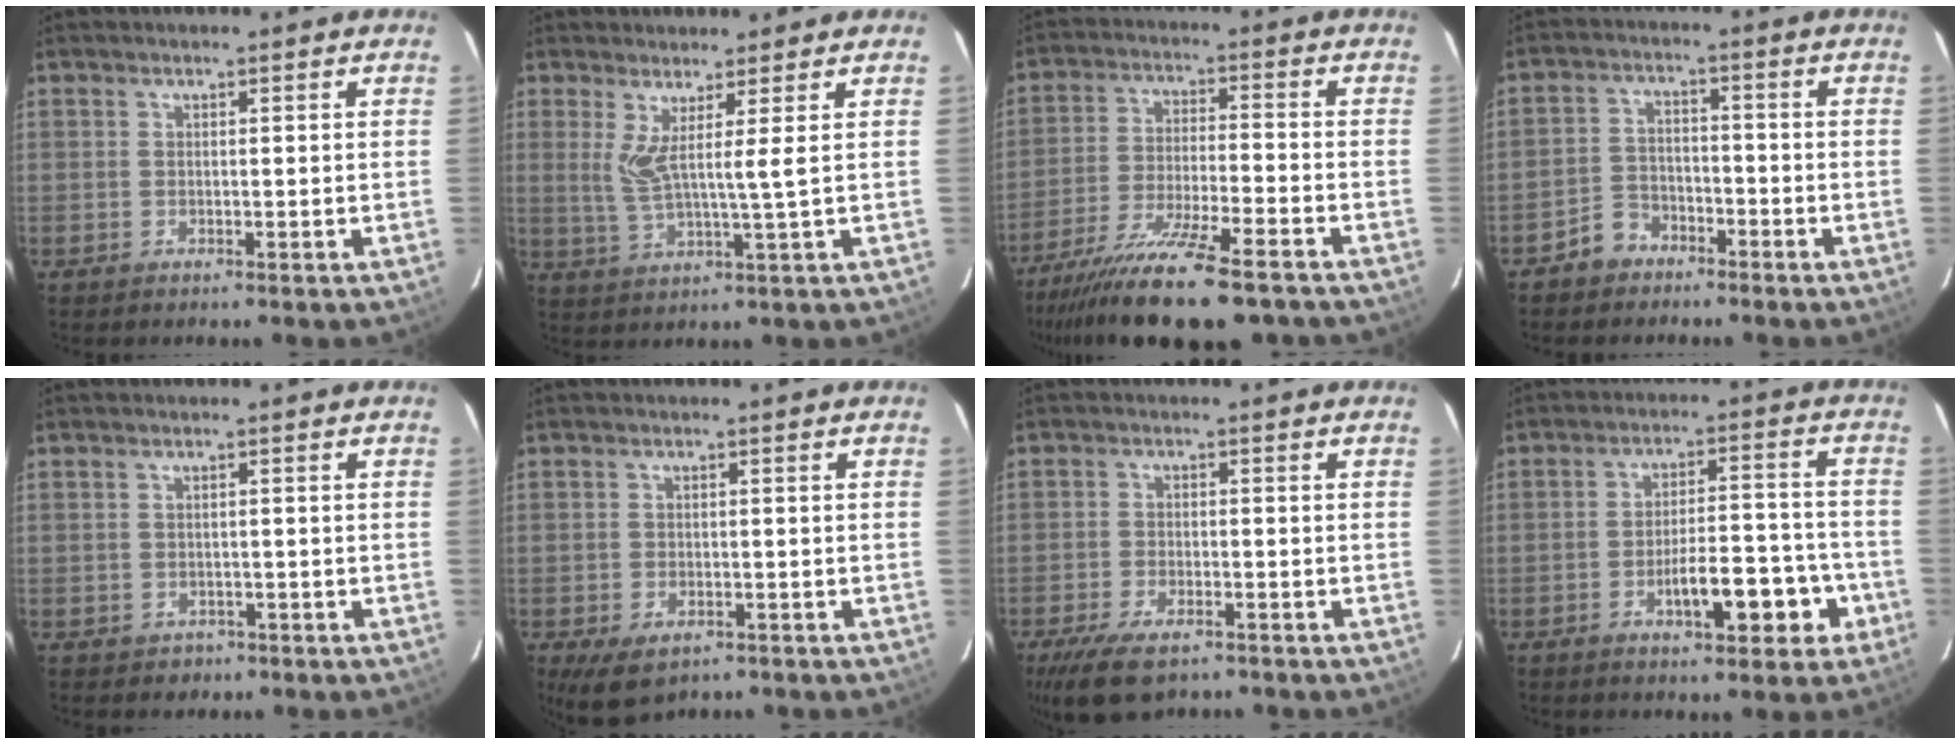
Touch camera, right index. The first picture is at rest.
{"total": 4.7, "force": [1.6, -1.1, 4.3], "torque": [-0.086, -0.013, 0.037]}
{"total": 17.6, "force": [-13.9, 1.5, 10.7], "torque": [-0.174, -0.037, -0.228]}
{"total": 4.5, "force": [-3.2, 3.0, 0.7], "torque": [-0.013, 0.013, -0.059]}
{"total": 1.7, "force": [-1.0, 1.4, 0.2], "torque": [-0.005, 0.004, -0.011]}
{"total": 5.7, "force": [-3.5, 3.2, 3.2], "torque": [-0.060, -0.009, -0.048]}
{"total": 8.5, "force": [-6.1, 3.0, 5.0], "torque": [-0.088, -0.013, -0.099]}
{"total": 9.7, "force": [-4.3, 3.1, 8.2], "torque": [-0.118, 0.025, -0.059]}